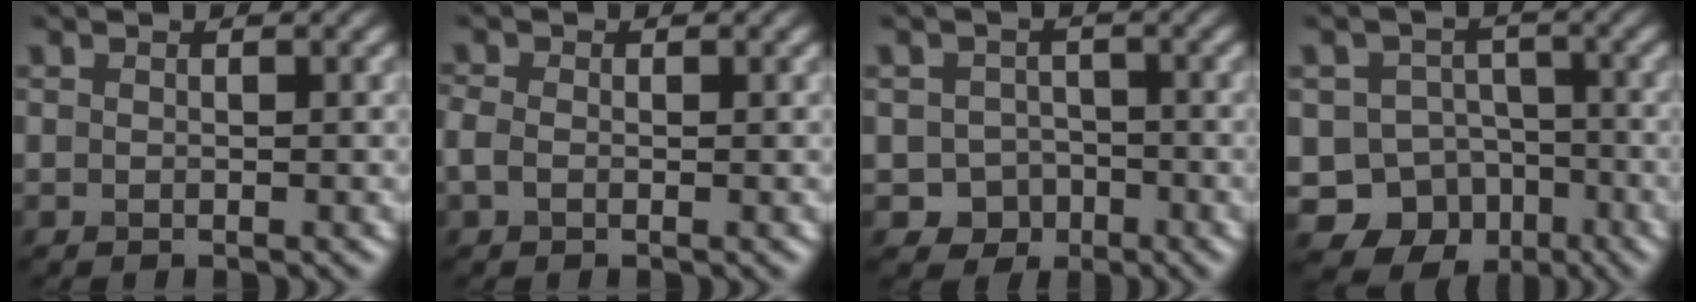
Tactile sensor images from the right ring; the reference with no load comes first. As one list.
[{"total": 1.2, "force": [-0.2, 0.8, 0.9], "torque": [-0.025, 0.001, -0.011]}, {"total": 2.8, "force": [-1.1, 2.5, 0.7], "torque": [-0.005, 0.000, -0.020]}, {"total": 9.9, "force": [-5.1, 8.1, 2.5], "torque": [-0.020, -0.025, -0.087]}]